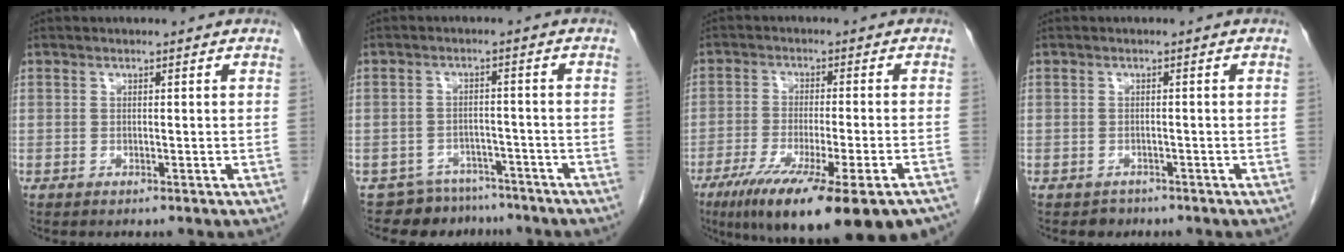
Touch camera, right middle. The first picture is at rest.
{"total": 6.8, "force": [-6.0, 3.0, -0.3], "torque": [0.014, 0.015, -0.082]}
{"total": 21.3, "force": [-15.3, 2.5, 14.6], "torque": [-0.186, -0.050, -0.228]}
{"total": 1.4, "force": [-1.0, 0.9, -0.1], "torque": [-0.006, 0.001, -0.016]}